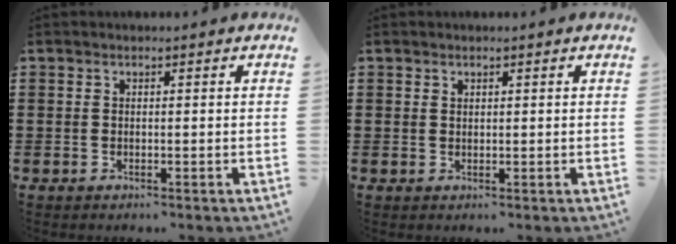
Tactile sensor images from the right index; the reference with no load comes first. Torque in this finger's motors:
{"motor_torque": [-1.01, 1.14, -0.02, -0.01]}